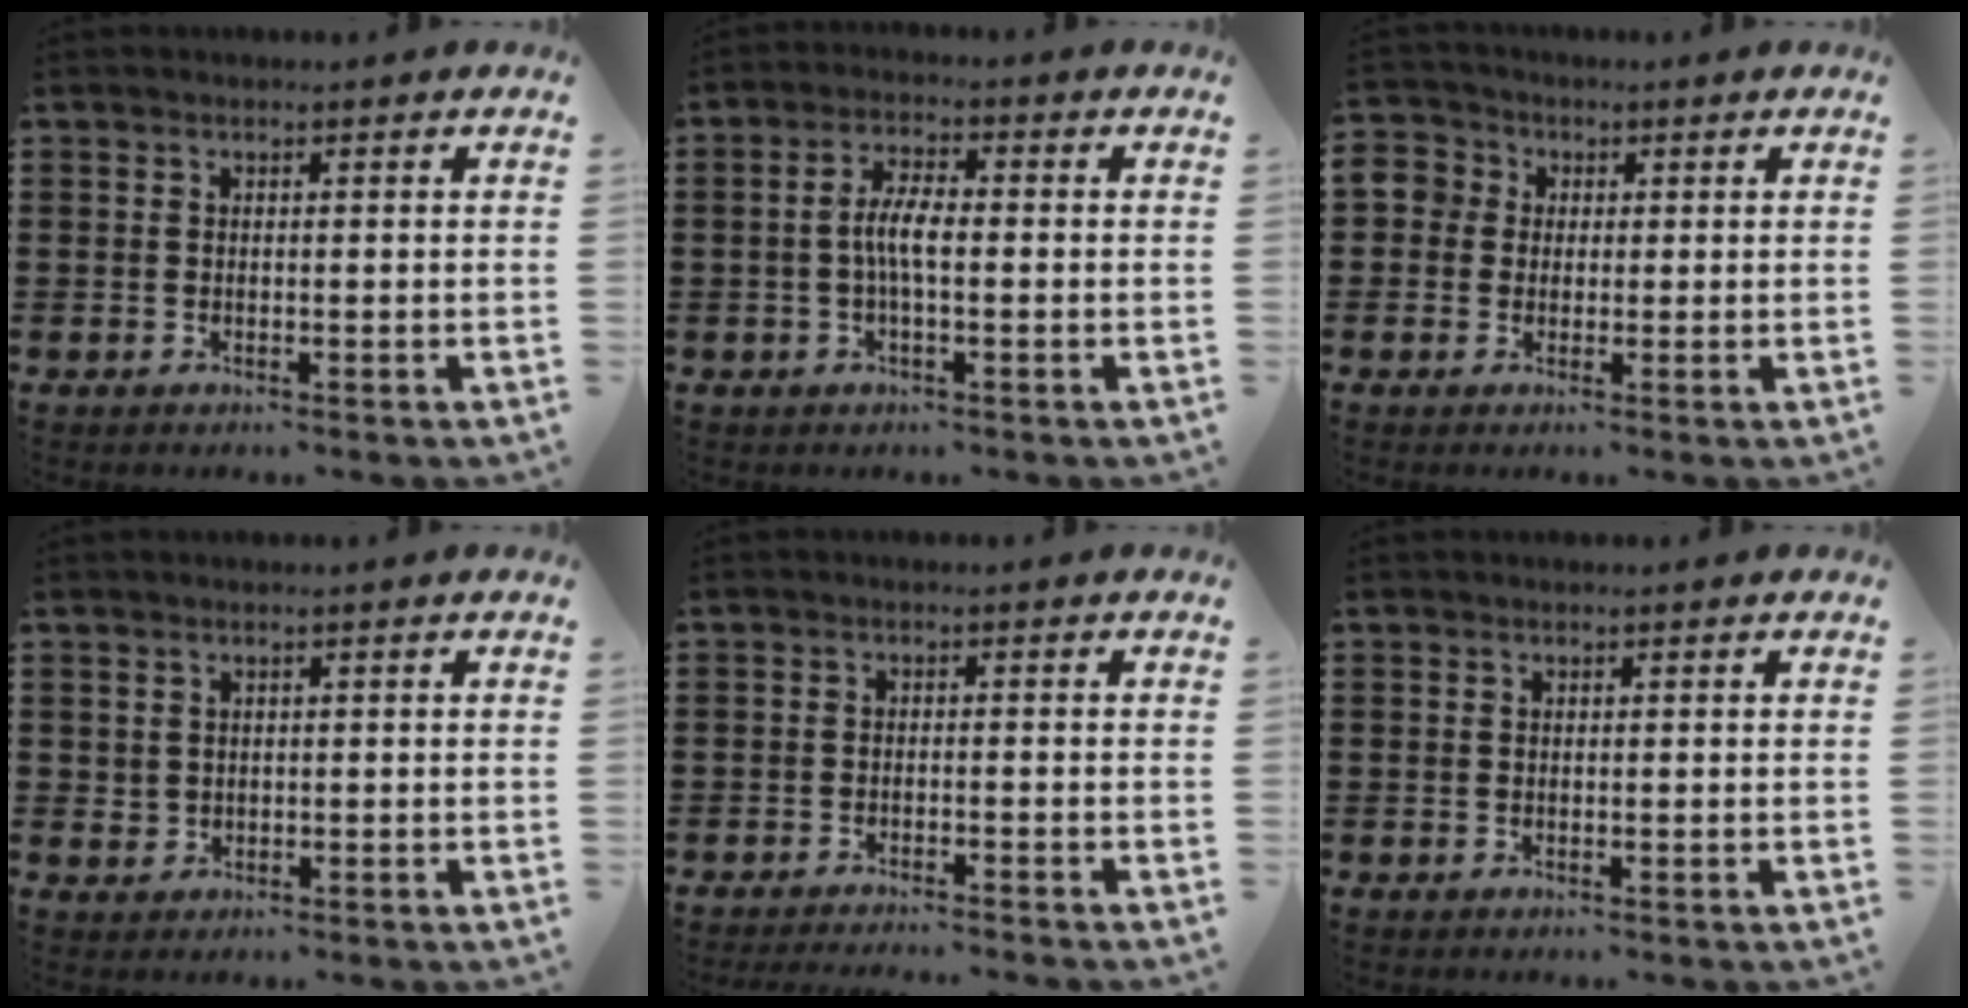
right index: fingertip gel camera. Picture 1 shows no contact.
{"total": 4.6, "force": [-0.7, 1.4, 4.4], "torque": [-0.098, -0.002, -0.020]}
{"total": 3.9, "force": [0.2, 3.8, 0.9], "torque": [-0.042, 0.007, -0.001]}
{"total": 1.0, "force": [0.4, 0.9, 0.1], "torque": [-0.005, 0.004, 0.008]}
{"total": 2.0, "force": [-1.9, -0.4, 0.1], "torque": [-0.002, 0.001, -0.039]}
{"total": 0.0}